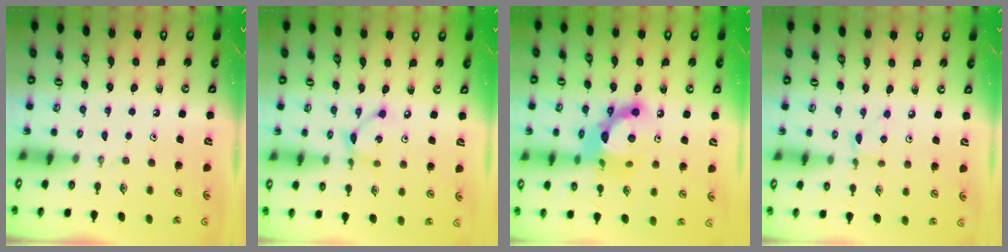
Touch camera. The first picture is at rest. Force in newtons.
{"total": 5.6, "press": 5.6, "slide": 0.2}
{"total": 15.1, "press": 15.1, "slide": 1.2}
{"total": 2.8, "press": 2.8, "slide": 0.4}